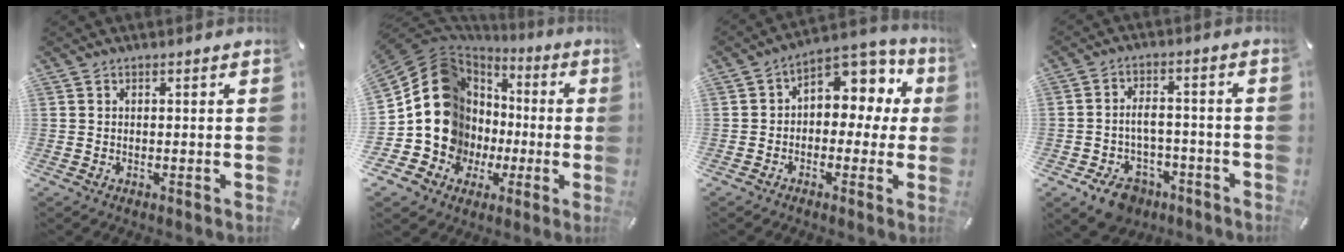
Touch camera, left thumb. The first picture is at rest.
{"total": 17.2, "force": [-0.8, 15.9, 6.7], "torque": [-0.143, -0.026, 0.012]}
{"total": 7.7, "force": [2.5, 5.8, 4.5], "torque": [-0.058, -0.026, 0.042]}
{"total": 8.3, "force": [-3.7, 5.9, 4.6], "torque": [-0.076, 0.028, -0.062]}